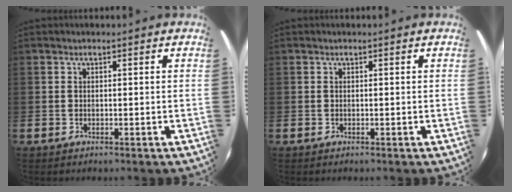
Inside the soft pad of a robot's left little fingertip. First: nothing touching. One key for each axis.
{"total": 0.0}